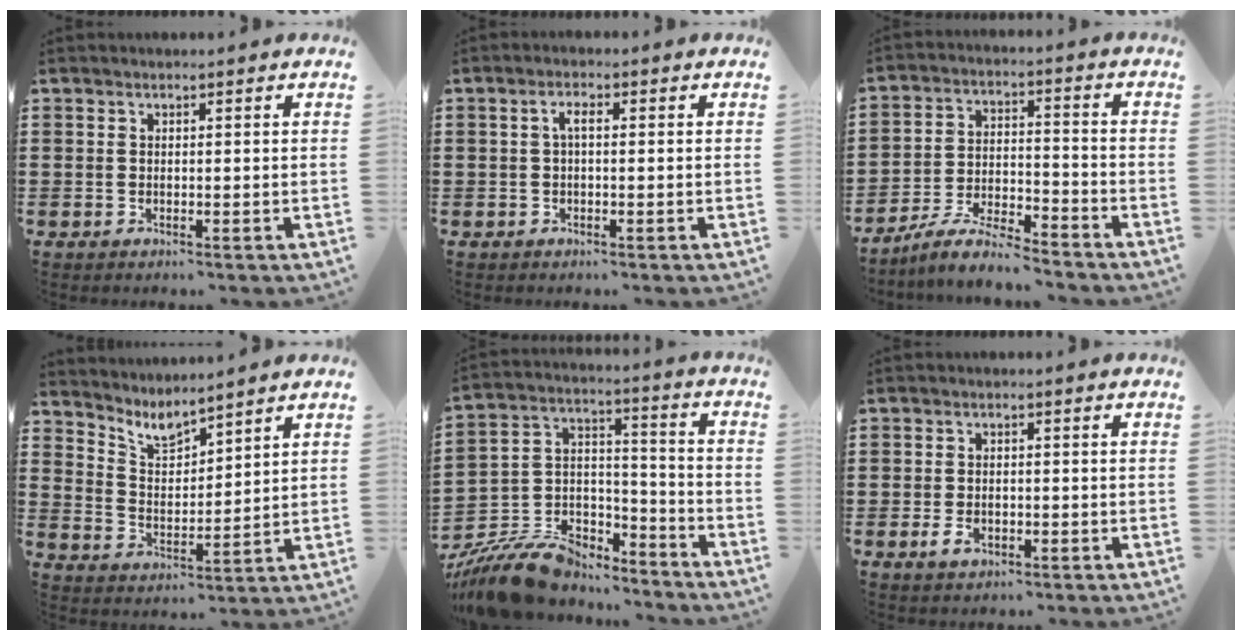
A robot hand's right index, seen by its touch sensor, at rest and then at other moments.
{"total": 1.9, "force": [-0.1, 0.6, 1.8], "torque": [-0.035, 0.003, -0.003]}
{"total": 7.1, "force": [-6.4, 0.9, 2.9], "torque": [-0.062, 0.004, -0.124]}
{"total": 5.0, "force": [4.7, 1.1, 1.3], "torque": [-0.044, -0.021, 0.086]}
{"total": 11.2, "force": [-10.0, 4.2, 2.8], "torque": [-0.076, 0.023, -0.194]}
{"total": 2.1, "force": [-0.8, 1.3, 1.4], "torque": [-0.035, -0.001, -0.017]}